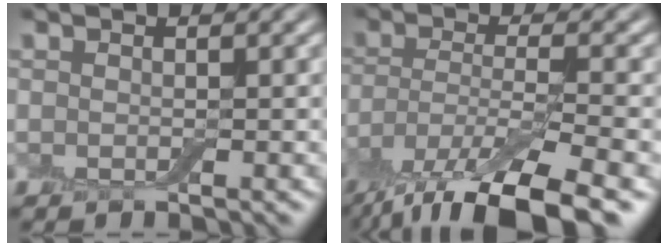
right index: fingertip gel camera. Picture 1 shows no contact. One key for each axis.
{"total": 10.6, "fx": -7.0, "fy": 3.1, "fz": 7.3, "tx": -0.133, "ty": -0.021, "tz": -0.127}